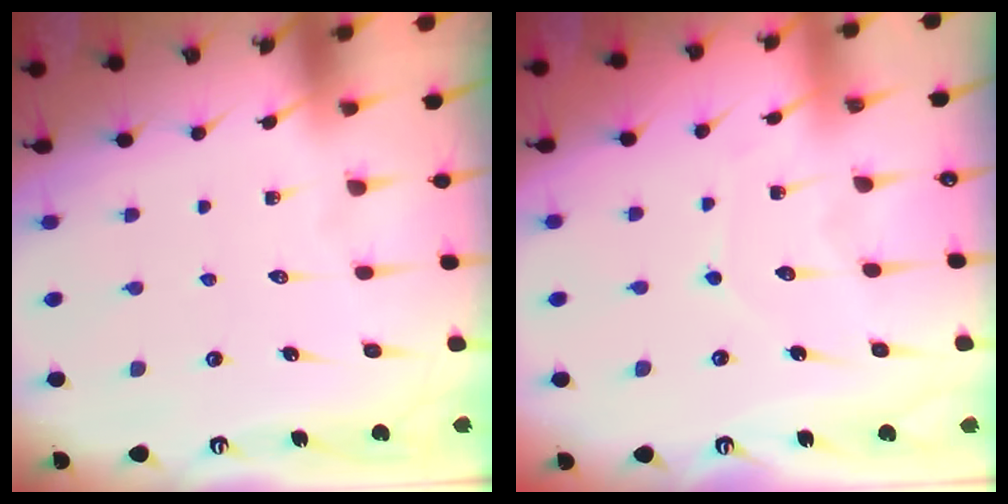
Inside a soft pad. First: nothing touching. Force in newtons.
{"total": 4.0, "press": 4.0, "slide": 0.3}